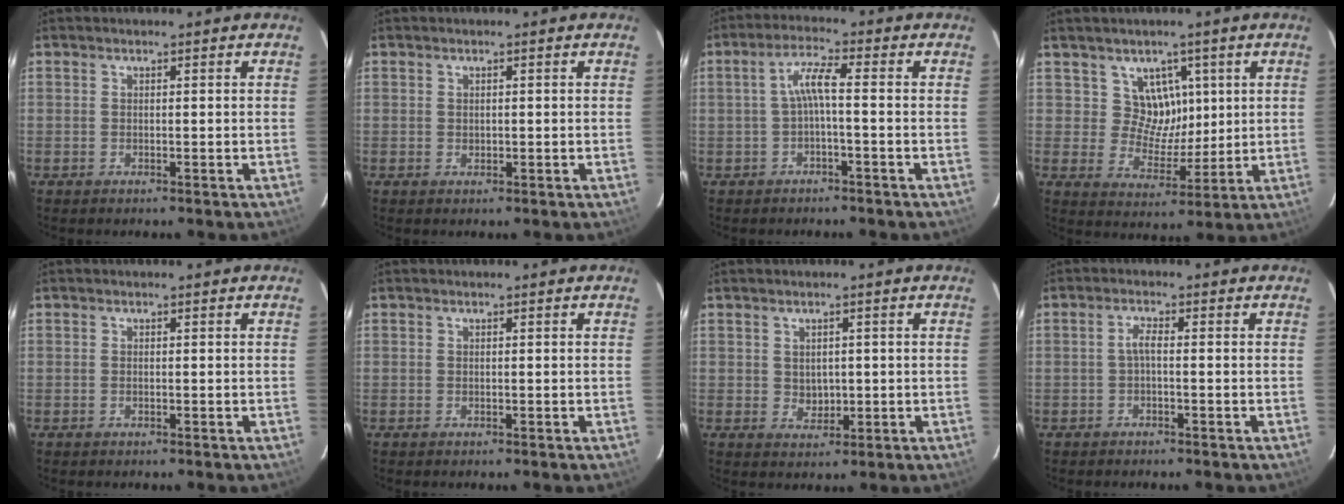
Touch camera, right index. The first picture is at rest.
{"total": 0.8, "force": [0.1, 0.7, 0.4], "torque": [-0.003, 0.000, 0.005]}
{"total": 4.1, "force": [-0.9, 0.3, 4.0], "torque": [-0.084, 0.009, -0.017]}
{"total": 7.0, "force": [2.9, 6.2, 1.5], "torque": [-0.018, -0.005, 0.053]}
{"total": 0.0}
{"total": 0.0}
{"total": 3.1, "force": [0.3, 2.7, 1.5], "torque": [-0.022, 0.000, 0.012]}
{"total": 1.8, "force": [-0.5, 0.3, 1.7], "torque": [-0.036, 0.006, -0.011]}